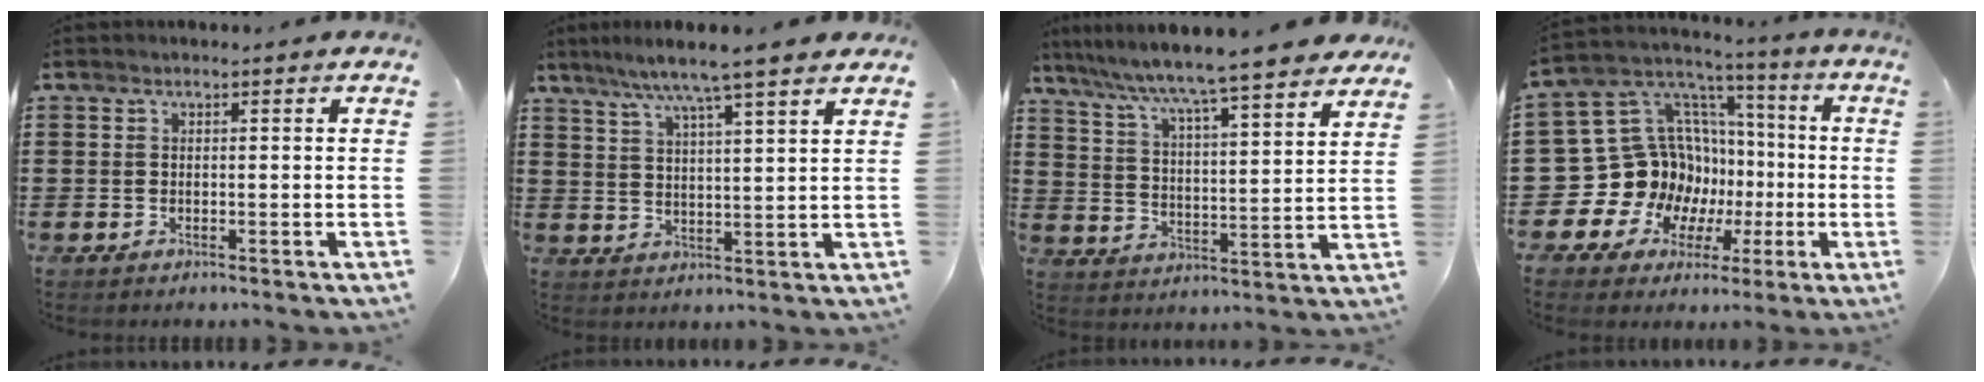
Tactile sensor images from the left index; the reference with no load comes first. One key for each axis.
{"total": 6.7, "fx": 5.4, "fy": -0.6, "fz": 4.0, "tx": -0.094, "ty": -0.020, "tz": 0.091}
{"total": 6.4, "fx": 5.9, "fy": -0.6, "fz": 2.5, "tx": -0.075, "ty": -0.049, "tz": 0.093}
{"total": 16.6, "fx": -2.6, "fy": 15.2, "fz": 6.2, "tx": -0.159, "ty": -0.033, "tz": -0.002}